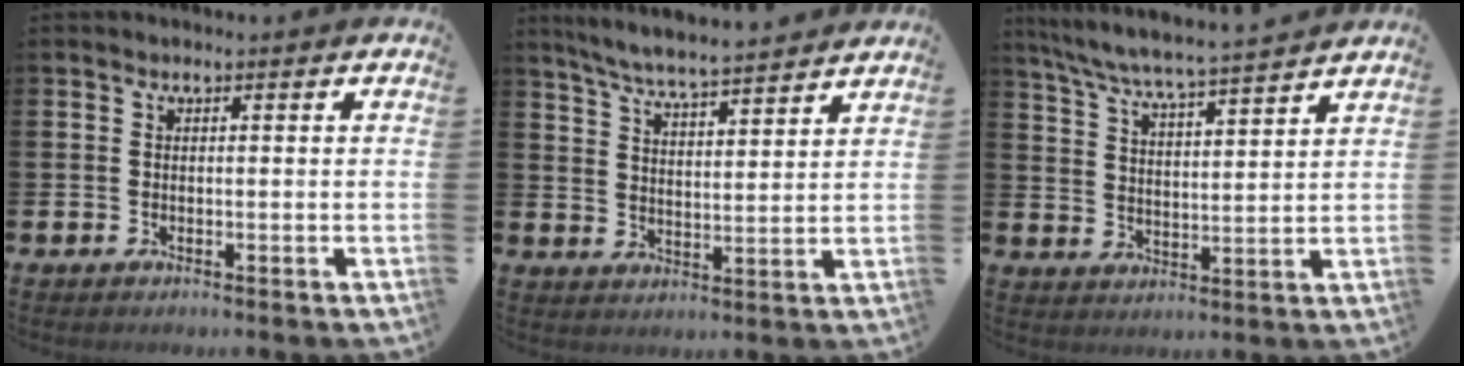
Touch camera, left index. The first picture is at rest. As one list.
[{"total": 6.3, "force": [6.1, -0.2, 1.6], "torque": [-0.052, -0.039, 0.107]}, {"total": 6.6, "force": [6.3, -0.1, 1.8], "torque": [-0.061, -0.046, 0.108]}]